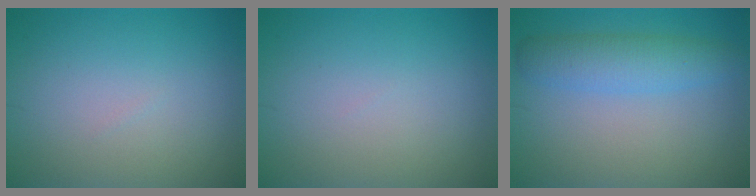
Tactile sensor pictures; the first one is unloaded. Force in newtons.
{"total": 0.0}
{"total": 3.9, "press": 3.9, "slide": 0.1}